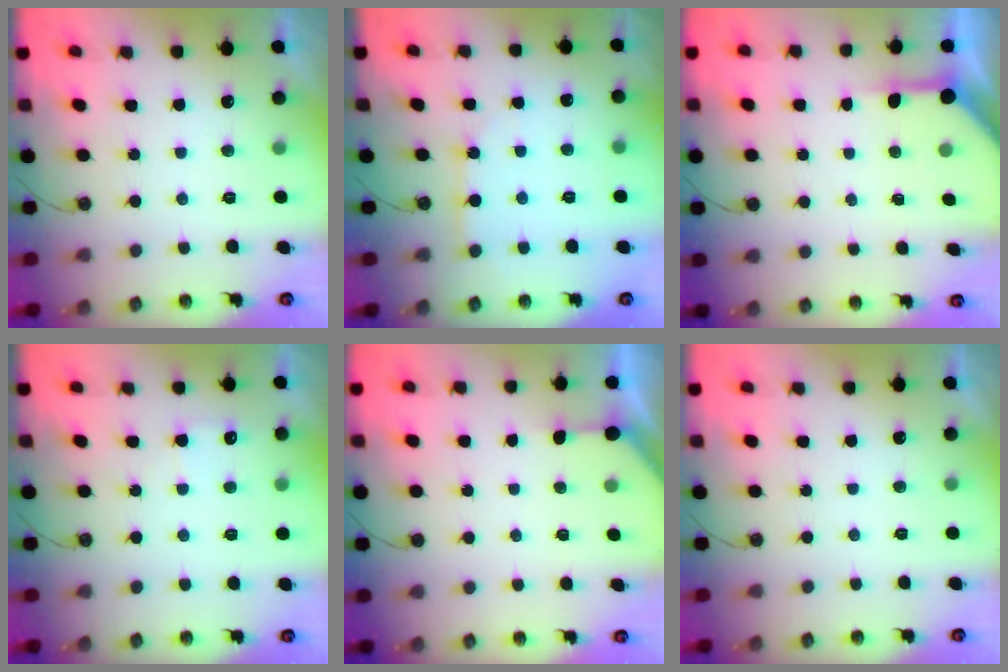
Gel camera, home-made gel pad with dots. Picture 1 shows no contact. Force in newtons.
{"total": 4.2, "press": 4.2, "slide": 0.2}
{"total": 4.6, "press": 4.6, "slide": 0.4}
{"total": 3.9, "press": 3.9, "slide": 0.5}
{"total": 2.0, "press": 2.0, "slide": 0.2}
{"total": 0.0}